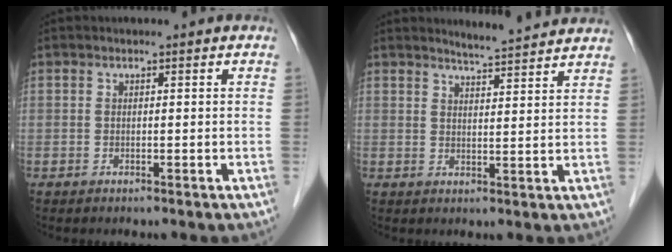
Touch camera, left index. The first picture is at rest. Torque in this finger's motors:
{"motor_torque": [-0.25, -0.90, 0.08, 0.03]}